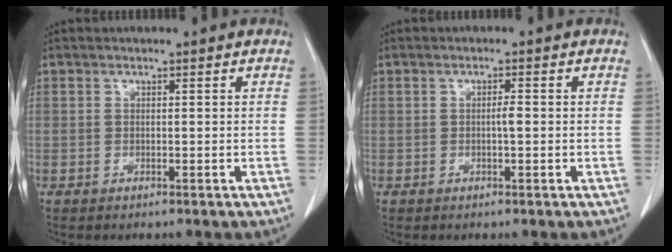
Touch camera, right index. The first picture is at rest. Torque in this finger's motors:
{"motor_torque": [0.19, -0.14, 0.06, 0.03]}